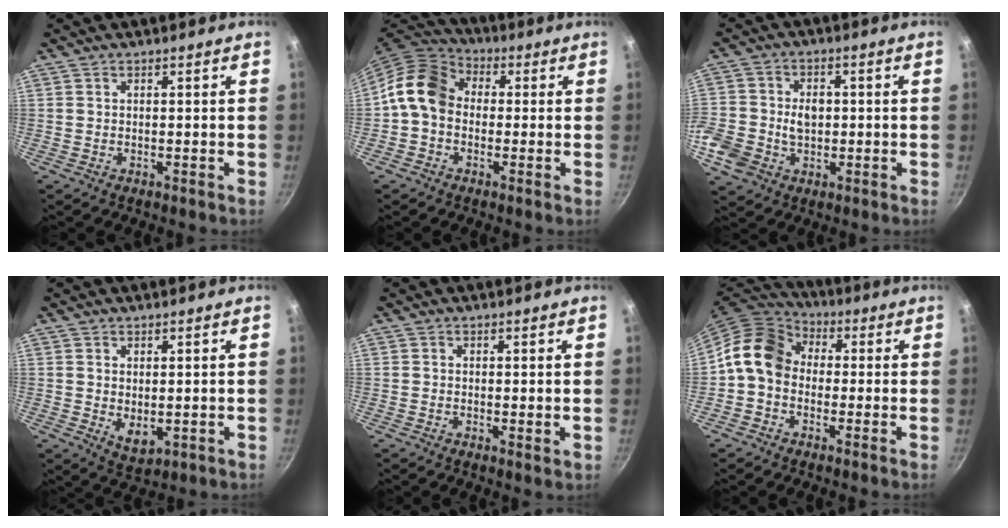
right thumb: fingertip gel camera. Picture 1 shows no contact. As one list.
[{"total": 10.6, "force": [-0.1, 8.4, 6.4], "torque": [-0.092, 0.027, -0.027]}, {"total": 12.0, "force": [-2.1, 9.8, 6.5], "torque": [-0.129, 0.022, -0.041]}, {"total": 4.3, "force": [0.6, 2.4, 3.5], "torque": [-0.053, -0.018, 0.018]}, {"total": 1.0, "force": [0.4, 0.4, 0.8], "torque": [-0.014, -0.007, 0.004]}, {"total": 11.4, "force": [0.2, 9.2, 6.7], "torque": [-0.095, 0.028, -0.021]}]